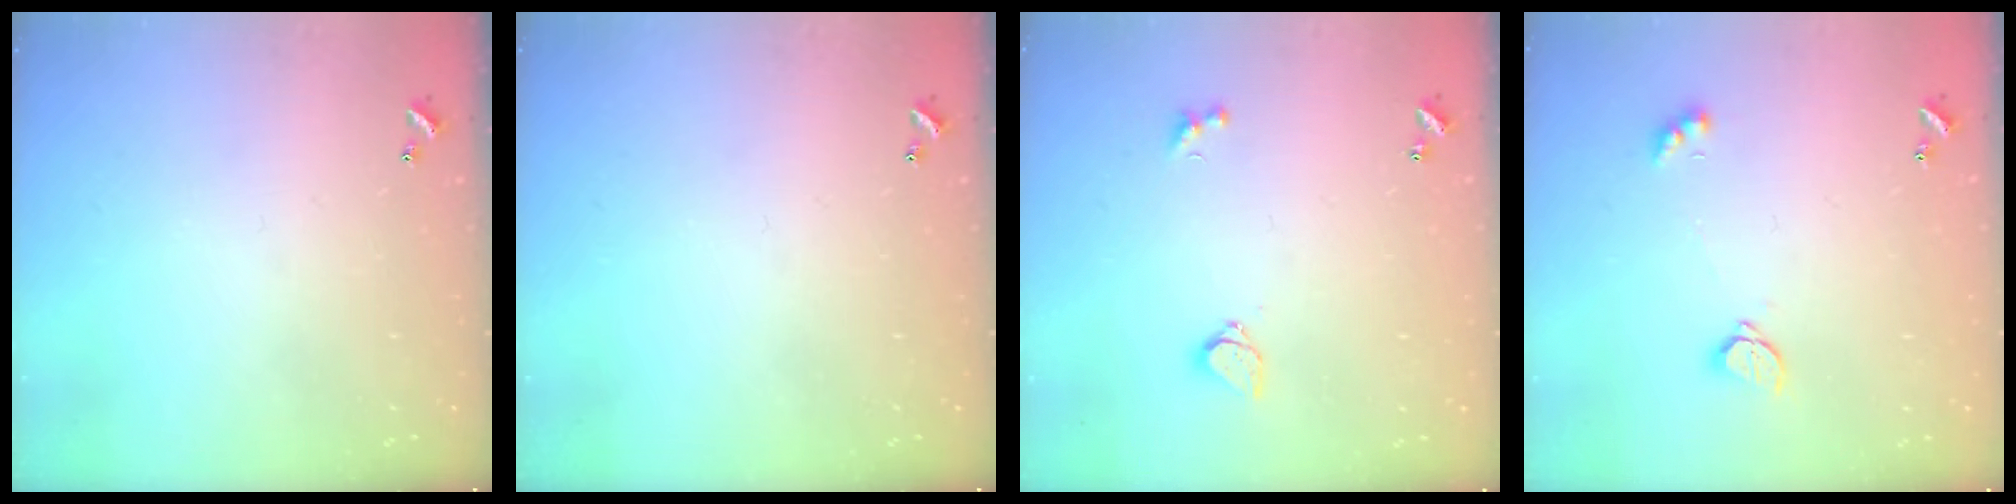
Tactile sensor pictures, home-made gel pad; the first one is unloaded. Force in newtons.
{"total": 0.0}
{"total": 3.0, "press": 2.9, "slide": 0.8}
{"total": 2.1, "press": 2.0, "slide": 0.5}